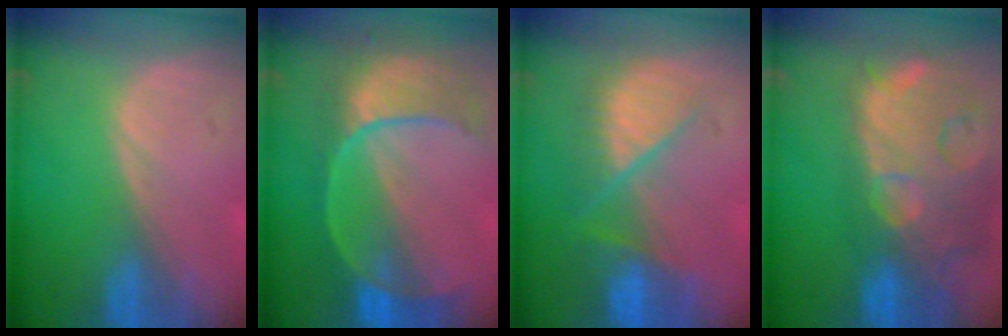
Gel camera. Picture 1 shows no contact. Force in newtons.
{"total": 9.7, "press": 8.6, "slide": 4.5}
{"total": 9.2, "press": 7.9, "slide": 4.7}
{"total": 14.9, "press": 12.0, "slide": 8.9}